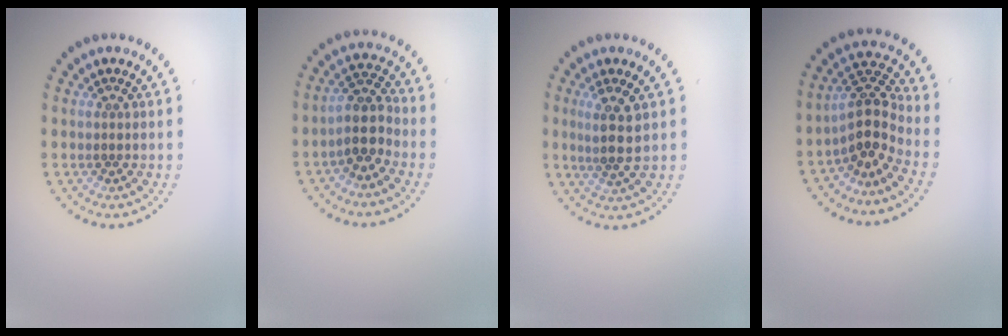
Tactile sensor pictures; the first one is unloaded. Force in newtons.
{"total": 3.0, "press": 2.6, "slide": 1.6}
{"total": 2.8, "press": 2.5, "slide": 1.3}
{"total": 3.7, "press": 3.0, "slide": 2.2}